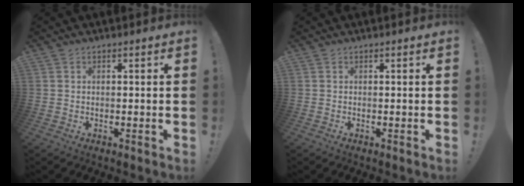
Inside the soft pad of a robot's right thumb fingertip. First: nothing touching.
{"total": 0.0}